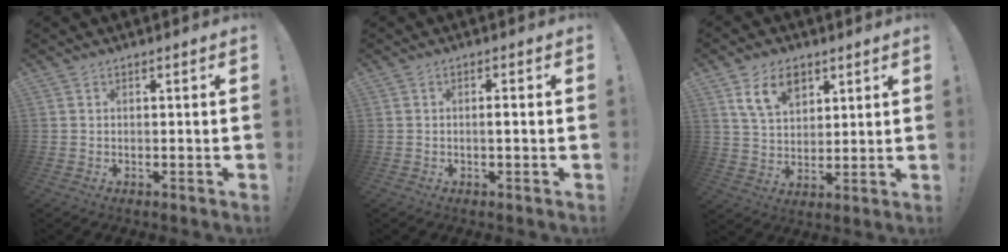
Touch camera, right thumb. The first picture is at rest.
{"total": 1.7, "force": [-0.3, 0.1, 1.6], "torque": [-0.027, 0.001, -0.008]}
{"total": 11.3, "force": [6.4, 7.4, 5.6], "torque": [-0.086, -0.024, 0.122]}